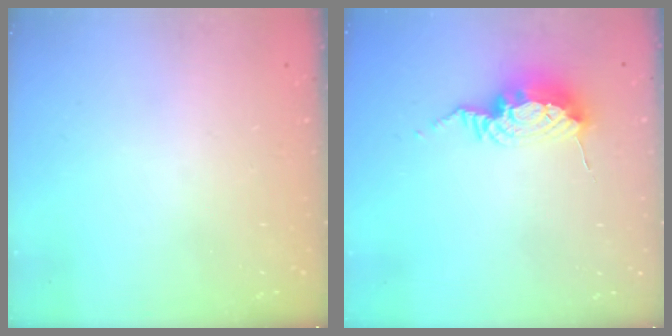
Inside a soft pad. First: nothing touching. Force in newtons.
{"total": 10.0, "press": 10.0, "slide": 1.1}